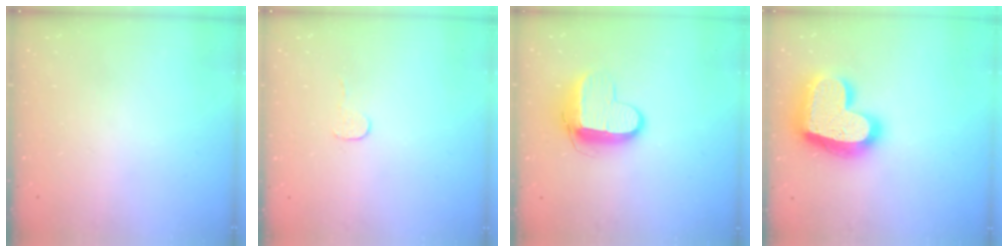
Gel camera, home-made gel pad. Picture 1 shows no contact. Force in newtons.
{"total": 3.4, "press": 3.4, "slide": 0.3}
{"total": 10.8, "press": 10.8, "slide": 0.9}
{"total": 24.6, "press": 24.5, "slide": 1.9}